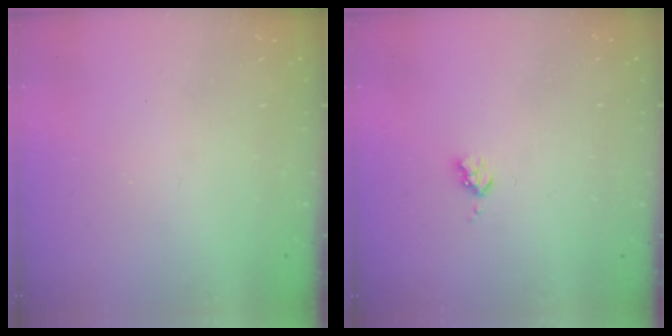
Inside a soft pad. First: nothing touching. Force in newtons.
{"total": 3.0, "press": 3.0, "slide": 0.3}